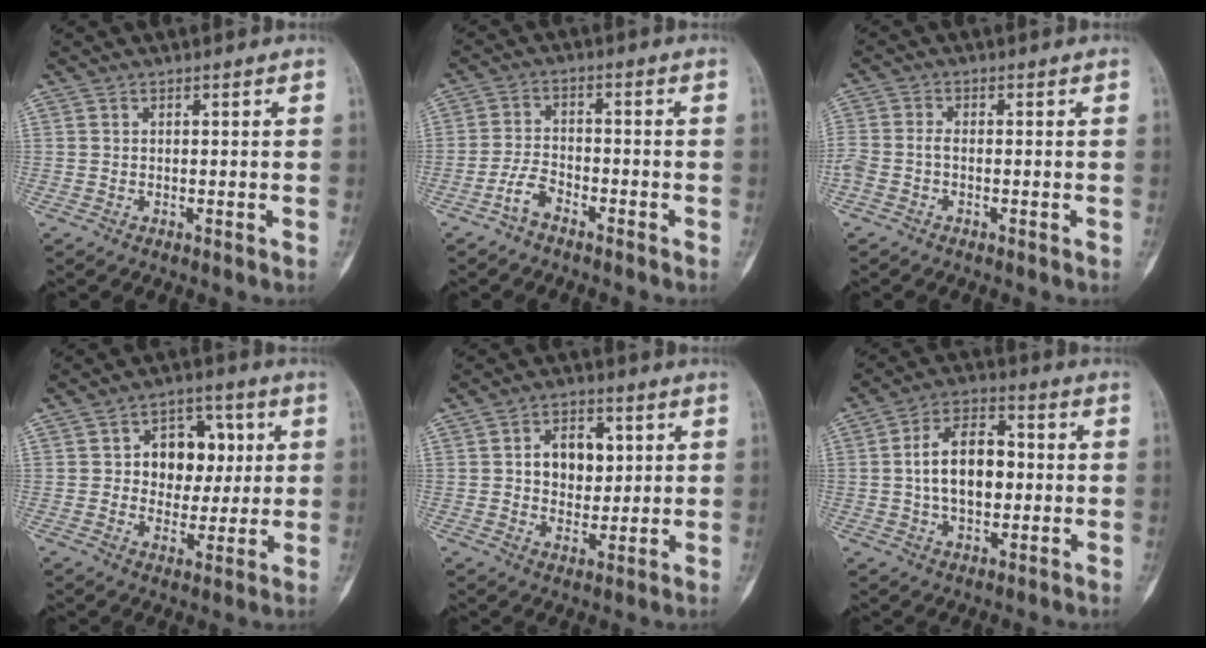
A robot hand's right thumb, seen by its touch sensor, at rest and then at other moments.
{"total": 4.3, "force": [-3.1, 1.9, 2.3], "torque": [-0.047, 0.024, -0.063]}
{"total": 3.8, "force": [-1.2, 2.3, 2.8], "torque": [-0.078, 0.011, -0.026]}
{"total": 11.3, "force": [1.8, 8.5, 7.3], "torque": [-0.049, 0.008, 0.028]}
{"total": 8.8, "force": [1.7, 6.3, 5.9], "torque": [-0.050, -0.003, 0.029]}
{"total": 11.8, "force": [0.1, 7.2, 9.4], "torque": [-0.140, 0.022, -0.003]}